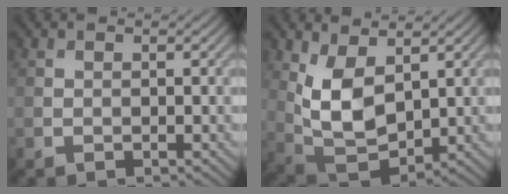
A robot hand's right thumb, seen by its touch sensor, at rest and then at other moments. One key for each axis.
{"total": 8.4, "fx": 2.7, "fy": 4.6, "fz": 6.5, "tx": -0.155, "ty": -0.008, "tz": 0.053}